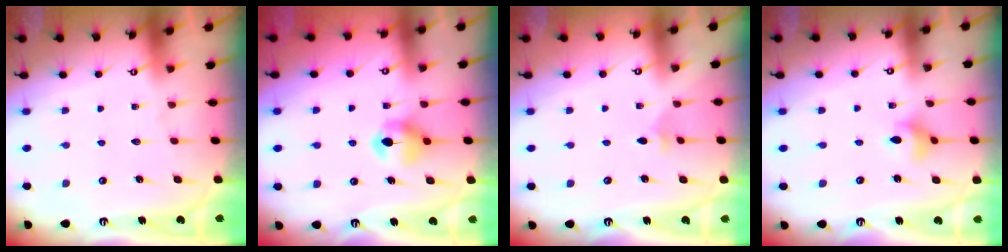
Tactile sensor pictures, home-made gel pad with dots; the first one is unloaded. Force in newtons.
{"total": 7.1, "press": 7.1, "slide": 0.6}
{"total": 1.9, "press": 1.9, "slide": 0.3}
{"total": 4.8, "press": 4.5, "slide": 1.4}